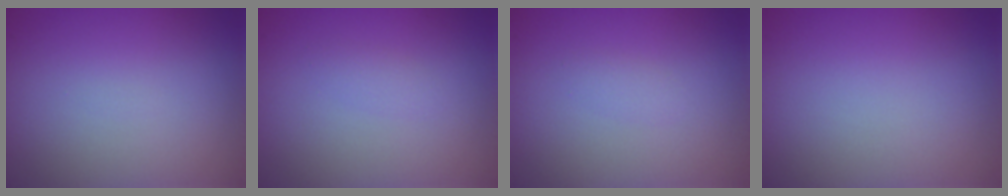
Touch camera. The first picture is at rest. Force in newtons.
{"total": 0.9, "press": 0.9, "slide": 0.1}
{"total": 0.8, "press": 0.8, "slide": 0.1}
{"total": 0.0}